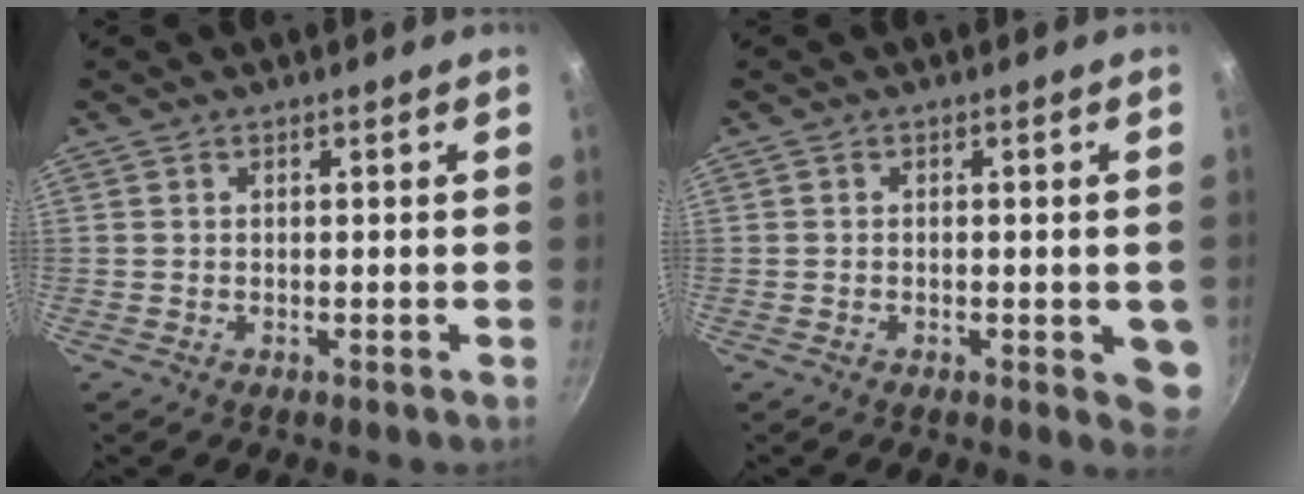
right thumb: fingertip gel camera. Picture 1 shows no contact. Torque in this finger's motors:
{"motor_torque": [1.43, 1.26, 1.05, -0.12, 0.00]}